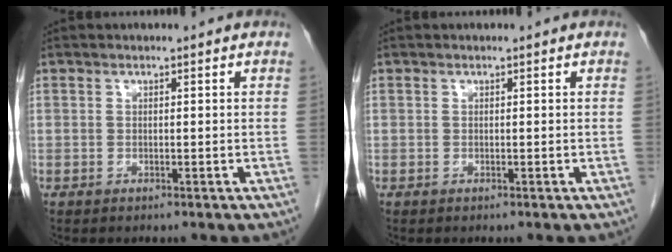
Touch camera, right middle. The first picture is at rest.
{"total": 0.0}